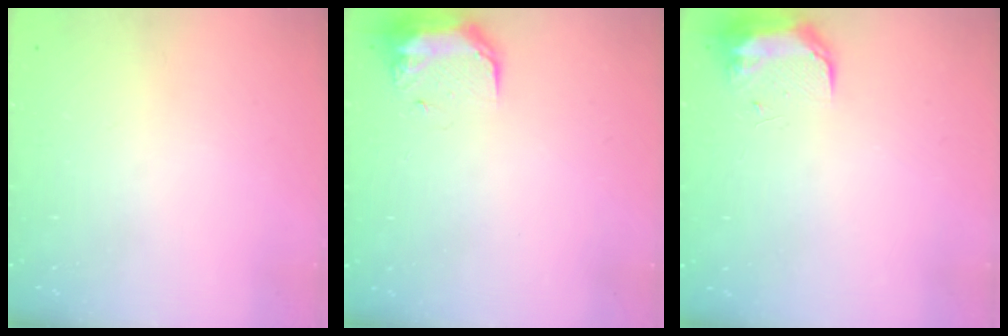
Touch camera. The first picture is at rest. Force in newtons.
{"total": 9.3, "press": 9.1, "slide": 1.9}
{"total": 8.9, "press": 8.8, "slide": 1.1}